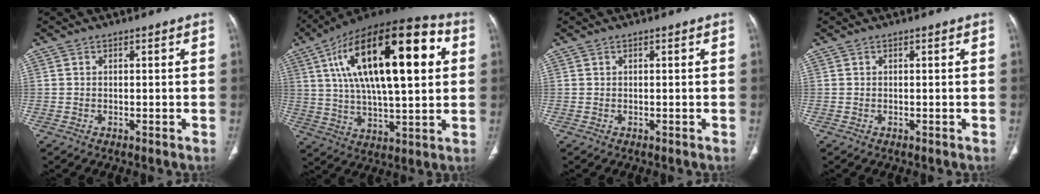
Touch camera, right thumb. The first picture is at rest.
{"total": 29.4, "force": [8.0, 11.5, 25.9], "torque": [-0.424, 0.017, 0.118]}
{"total": 0.0}
{"total": 0.0}